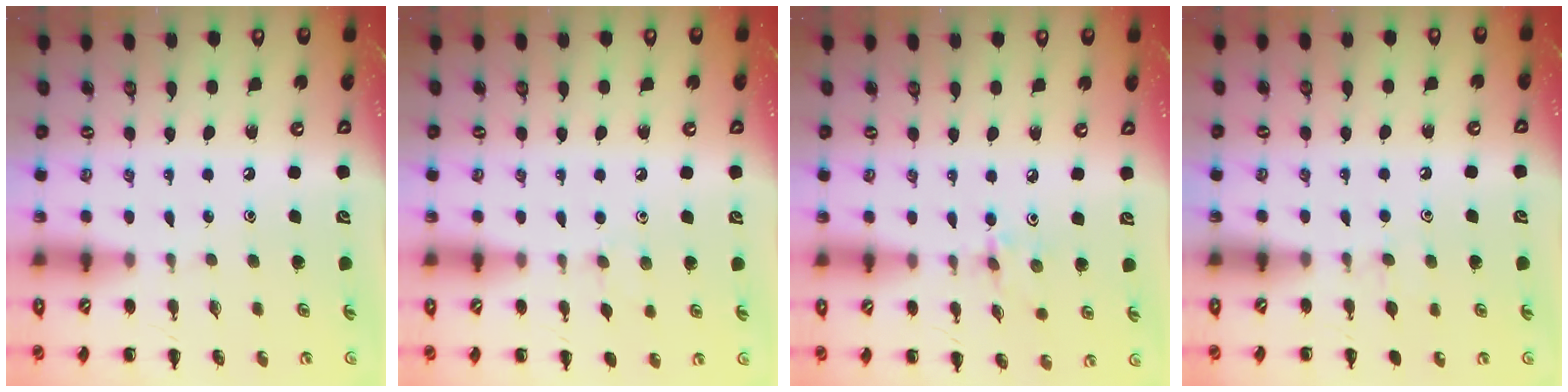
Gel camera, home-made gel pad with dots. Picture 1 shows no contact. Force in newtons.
{"total": 4.2, "press": 4.0, "slide": 1.3}
{"total": 2.2, "press": 2.1, "slide": 0.6}
{"total": 3.7, "press": 3.3, "slide": 1.5}